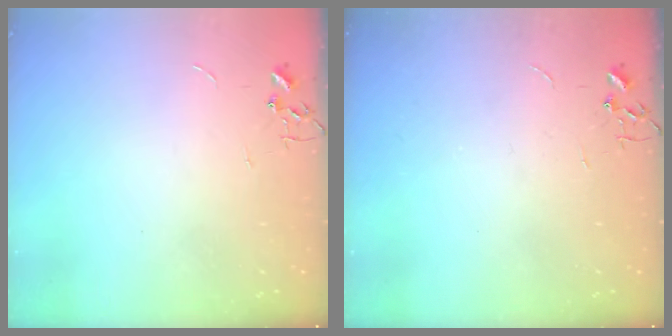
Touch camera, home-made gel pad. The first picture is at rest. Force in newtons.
{"total": 0.0}